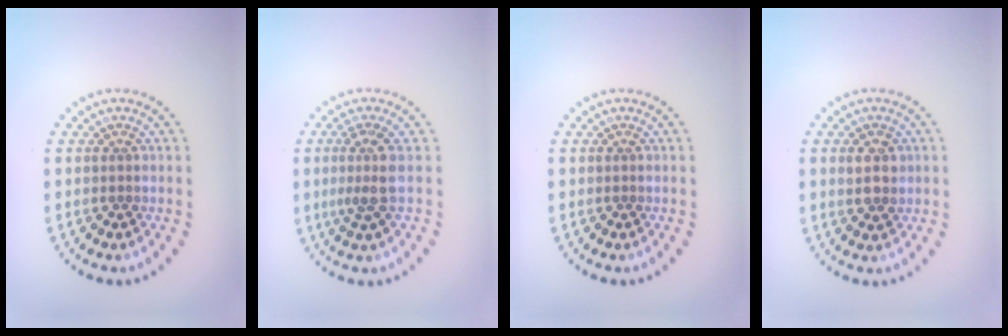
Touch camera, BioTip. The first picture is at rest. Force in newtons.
{"total": 2.5, "press": 1.9, "slide": 1.7}
{"total": 0.0}
{"total": 2.2, "press": 2.2, "slide": 0.3}